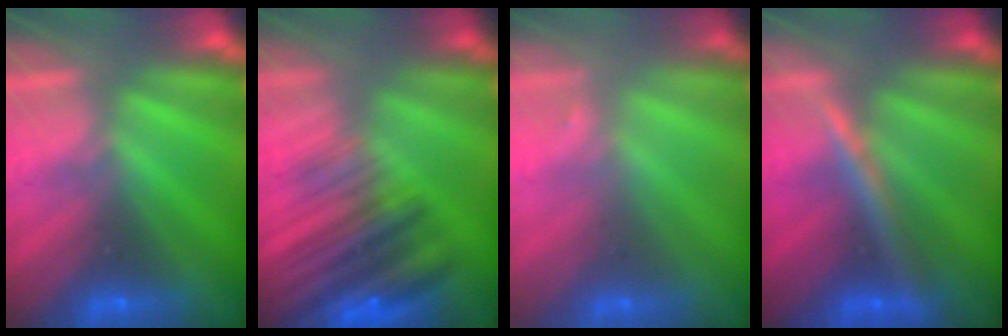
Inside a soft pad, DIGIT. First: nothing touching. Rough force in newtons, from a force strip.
{"total": 7.3}
{"total": 1.5}
{"total": 2.4}